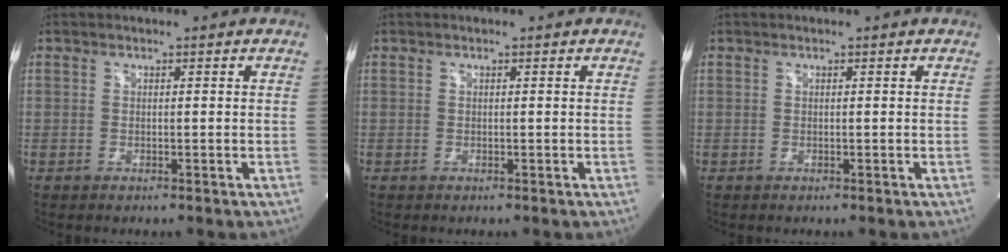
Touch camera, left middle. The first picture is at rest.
{"total": 0.0}
{"total": 0.0}